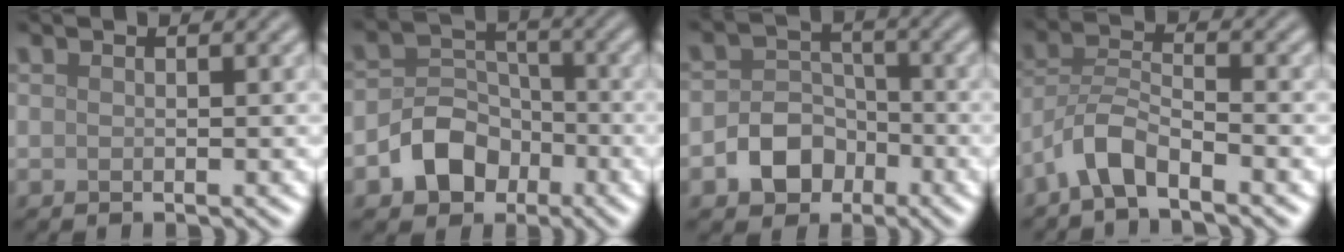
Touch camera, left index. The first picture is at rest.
{"total": 5.1, "force": [-2.4, 3.9, 2.2], "torque": [-0.030, 0.001, -0.048]}
{"total": 4.5, "force": [-2.0, 3.5, 2.0], "torque": [-0.018, 0.002, -0.040]}
{"total": 3.7, "force": [-2.8, 1.0, 2.3], "torque": [-0.045, 0.010, -0.064]}